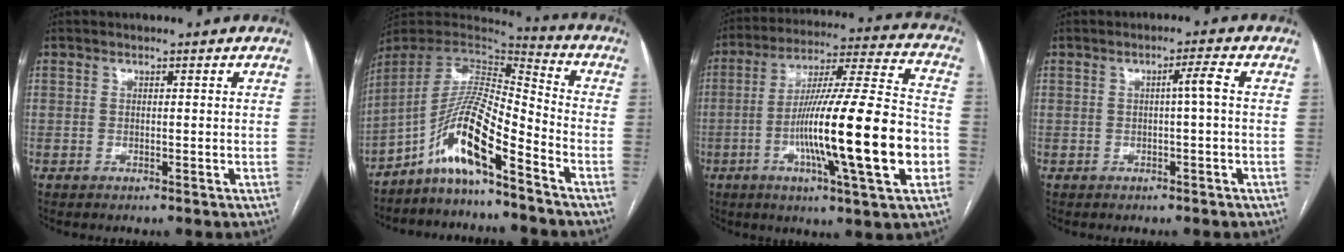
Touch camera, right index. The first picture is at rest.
{"total": 12.3, "force": [-7.8, 1.0, 9.4], "torque": [-0.177, 0.012, -0.146]}
{"total": 22.3, "force": [-5.4, 0.7, 21.6], "torque": [-0.345, -0.008, -0.091]}
{"total": 2.3, "force": [0.0, -0.3, 2.3], "torque": [-0.033, 0.004, 0.001]}